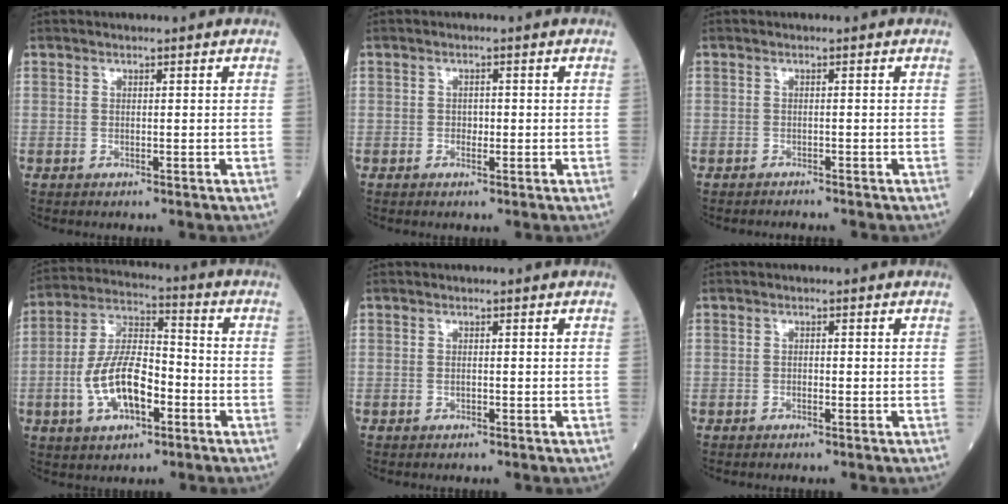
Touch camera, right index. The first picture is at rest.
{"total": 1.4, "force": [-0.3, 0.9, 1.0], "torque": [-0.011, 0.003, -0.005]}
{"total": 1.3, "force": [-1.3, -0.1, 0.0], "torque": [-0.003, -0.004, -0.019]}
{"total": 13.6, "force": [-3.8, 5.7, 11.8], "torque": [-0.243, 0.014, -0.071]}
{"total": 0.6, "force": [-0.2, 0.3, 0.5], "torque": [-0.011, 0.000, -0.003]}
{"total": 0.7, "force": [-0.3, 0.4, 0.6], "torque": [-0.010, 0.001, -0.006]}